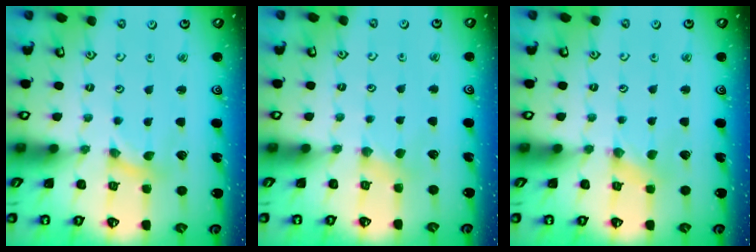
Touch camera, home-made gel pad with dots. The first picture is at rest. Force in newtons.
{"total": 2.7, "press": 2.7, "slide": 0.4}
{"total": 0.0}